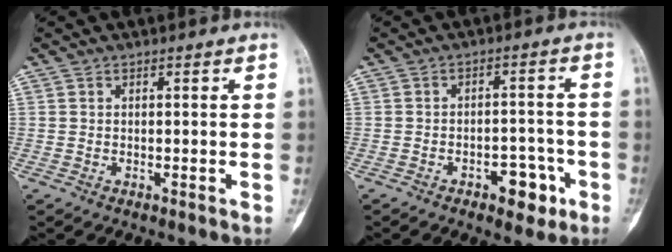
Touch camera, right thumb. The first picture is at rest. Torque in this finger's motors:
{"motor_torque": [0.05, 0.11, 0.38, -0.27, 0.01]}